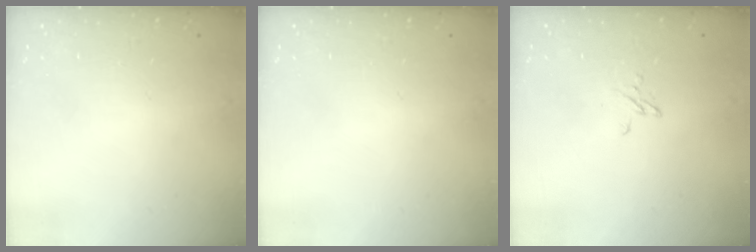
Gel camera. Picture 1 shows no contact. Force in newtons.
{"total": 0.0}
{"total": 2.9, "press": 2.9, "slide": 0.3}